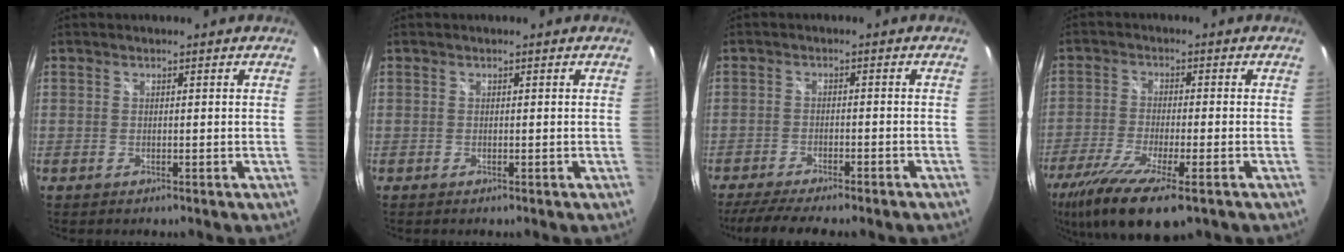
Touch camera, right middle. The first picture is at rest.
{"total": 0.0}
{"total": 10.9, "force": [-9.2, 1.5, 5.7], "torque": [-0.125, -0.028, -0.138]}
{"total": 14.2, "force": [-9.0, 3.3, 10.5], "torque": [-0.221, -0.057, -0.161]}